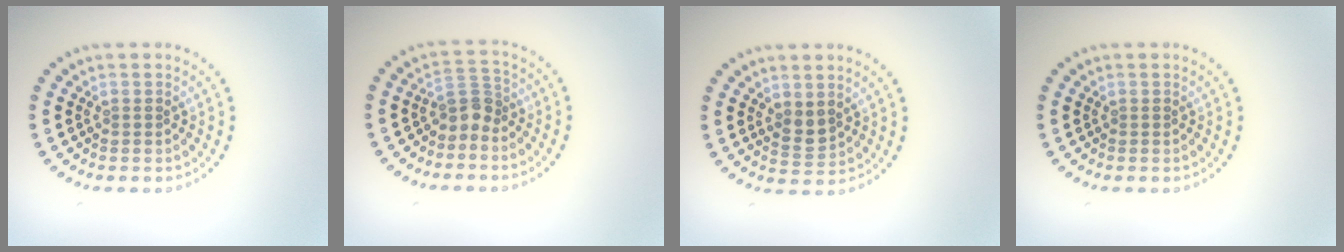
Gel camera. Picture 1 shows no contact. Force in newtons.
{"total": 2.2, "press": 1.7, "slide": 1.5}
{"total": 1.7, "press": 1.6, "slide": 0.7}
{"total": 0.0}